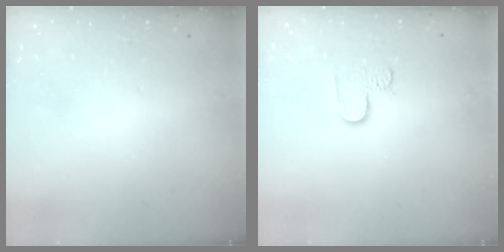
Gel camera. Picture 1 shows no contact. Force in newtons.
{"total": 5.4, "press": 5.4, "slide": 0.5}